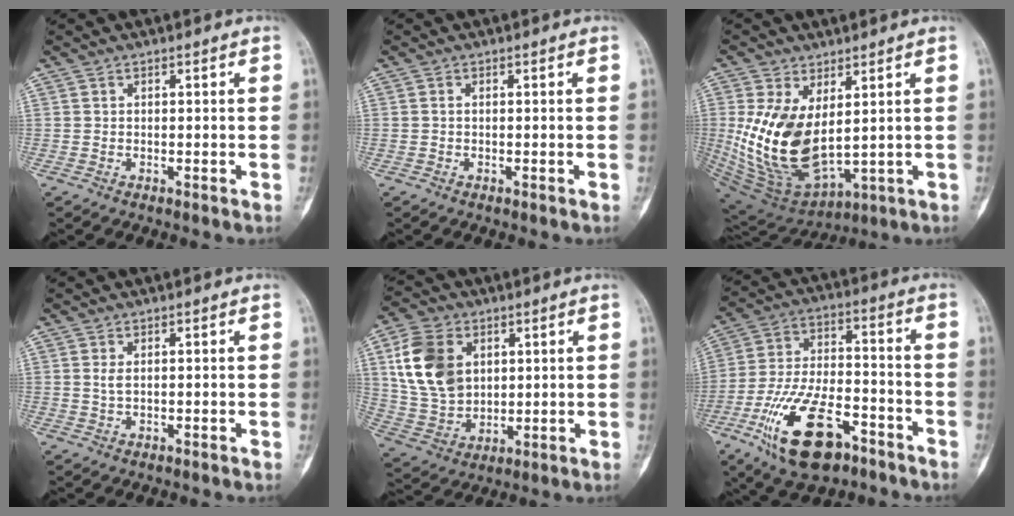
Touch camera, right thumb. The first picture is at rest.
{"total": 0.0}
{"total": 15.9, "force": [2.4, 8.8, 13.1], "torque": [-0.242, -0.024, 0.073]}
{"total": 1.2, "force": [0.3, 0.5, 1.1], "torque": [-0.024, 0.001, 0.009]}
{"total": 14.5, "force": [4.3, 10.4, 9.1], "torque": [-0.157, -0.010, 0.090]}
{"total": 18.0, "force": [-9.5, 8.4, 12.7], "torque": [-0.234, 0.053, -0.162]}